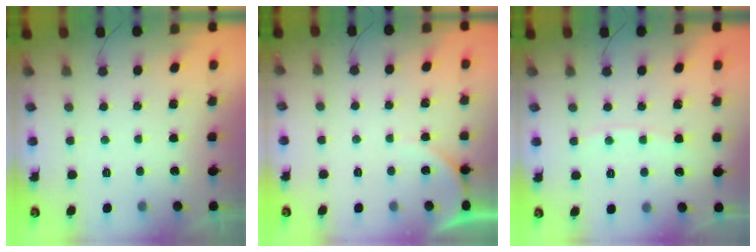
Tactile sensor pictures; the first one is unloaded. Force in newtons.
{"total": 3.0, "press": 3.0, "slide": 0.3}
{"total": 6.6, "press": 6.6, "slide": 0.6}